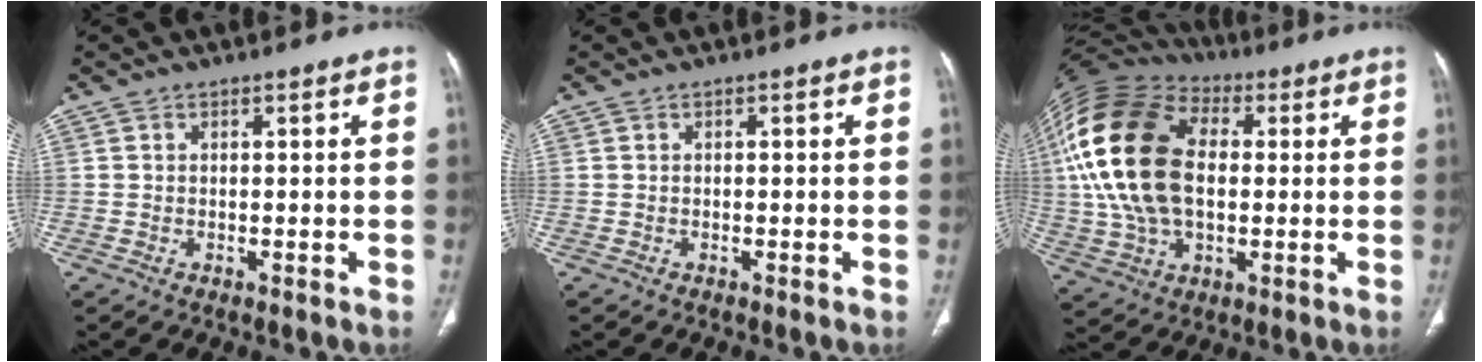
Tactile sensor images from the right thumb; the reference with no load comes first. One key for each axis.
{"total": 0.0}
{"total": 24.4, "fx": 2.5, "fy": 15.1, "fz": 19.0, "tx": -0.392, "ty": 0.008, "tz": 0.042}